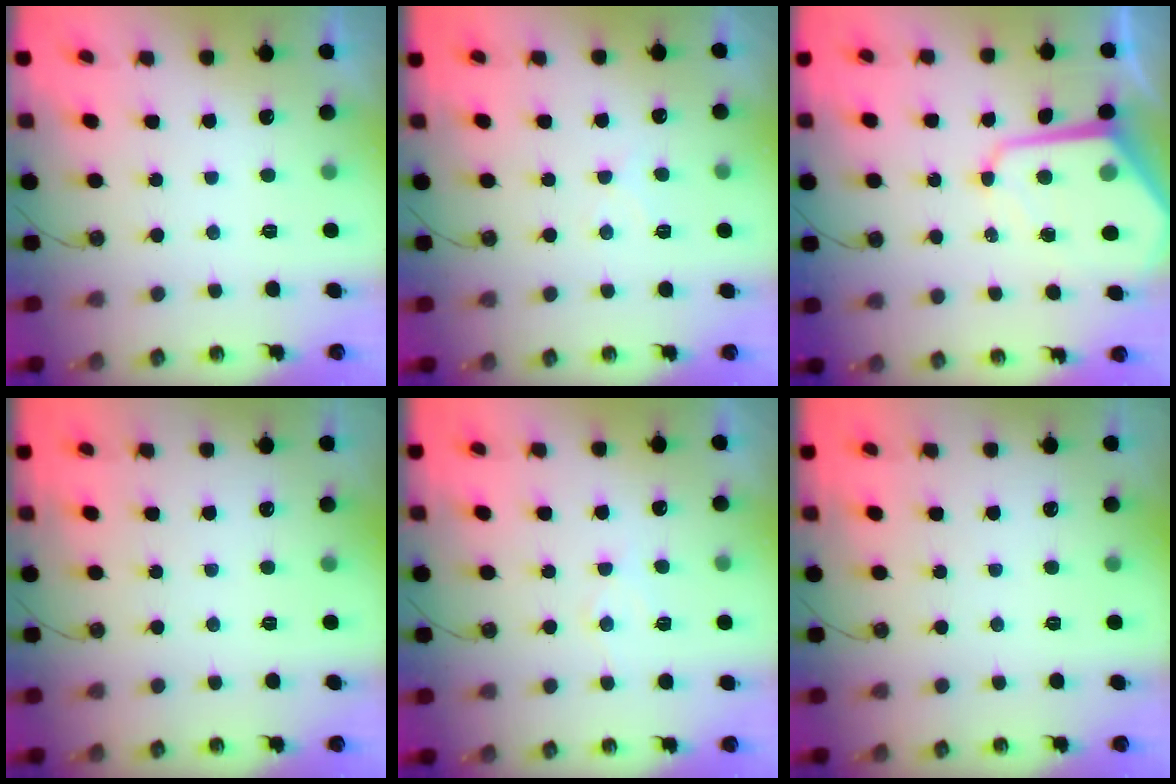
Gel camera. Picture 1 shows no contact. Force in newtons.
{"total": 5.7, "press": 5.7, "slide": 0.7}
{"total": 10.9, "press": 10.8, "slide": 0.9}
{"total": 0.0}
{"total": 6.1, "press": 6.1, "slide": 0.3}
{"total": 0.0}